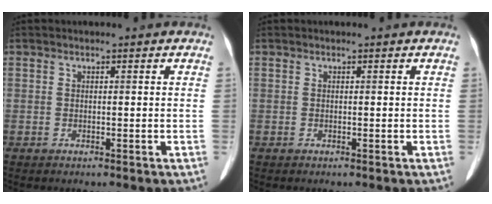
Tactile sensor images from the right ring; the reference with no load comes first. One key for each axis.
{"total": 0.0}